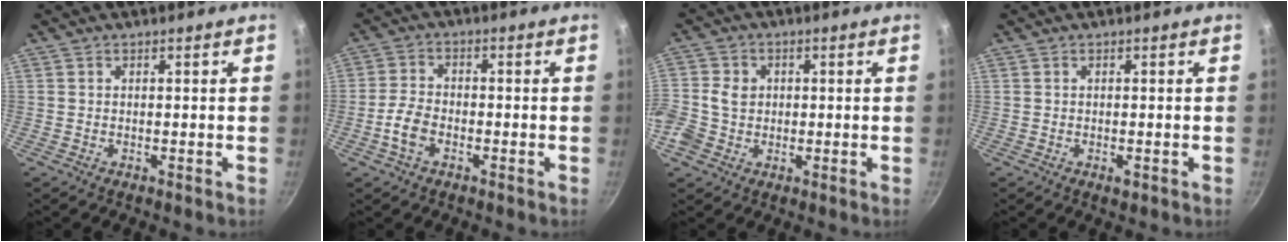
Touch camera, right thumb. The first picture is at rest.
{"total": 5.3, "force": [-2.2, 3.3, 3.6], "torque": [-0.074, 0.021, -0.047]}
{"total": 8.1, "force": [-0.4, 7.0, 4.1], "torque": [-0.082, 0.011, -0.021]}
{"total": 1.1, "force": [-0.5, 0.6, 0.9], "torque": [-0.017, 0.000, -0.005]}